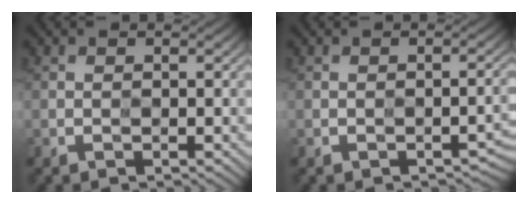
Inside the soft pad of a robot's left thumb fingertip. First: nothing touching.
{"total": 3.2, "force": [-1.6, 1.5, 2.3], "torque": [-0.017, -0.008, -0.016]}